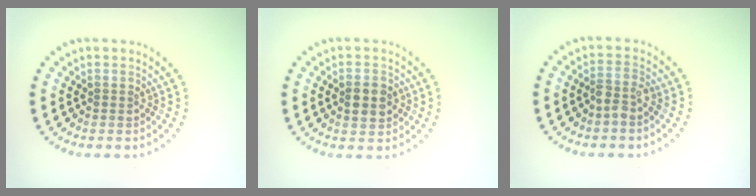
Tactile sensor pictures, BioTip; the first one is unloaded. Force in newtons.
{"total": 2.9, "press": 2.9, "slide": 0.1}
{"total": 1.7, "press": 1.5, "slide": 0.8}